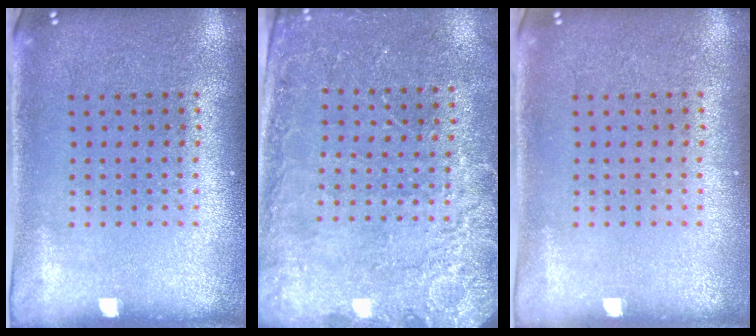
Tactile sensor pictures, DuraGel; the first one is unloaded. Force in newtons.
{"total": 2.6, "press": 2.5, "slide": 0.5}
{"total": 0.0}